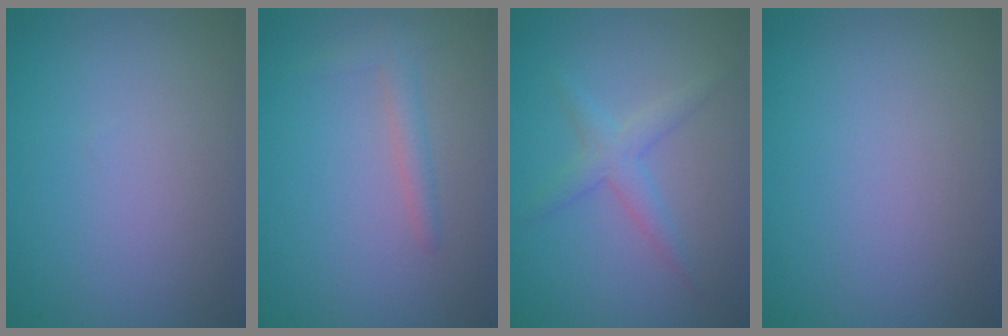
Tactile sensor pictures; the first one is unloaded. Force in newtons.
{"total": 1.6, "press": 1.6, "slide": 0.1}
{"total": 2.3, "press": 2.3, "slide": 0.1}
{"total": 0.0}